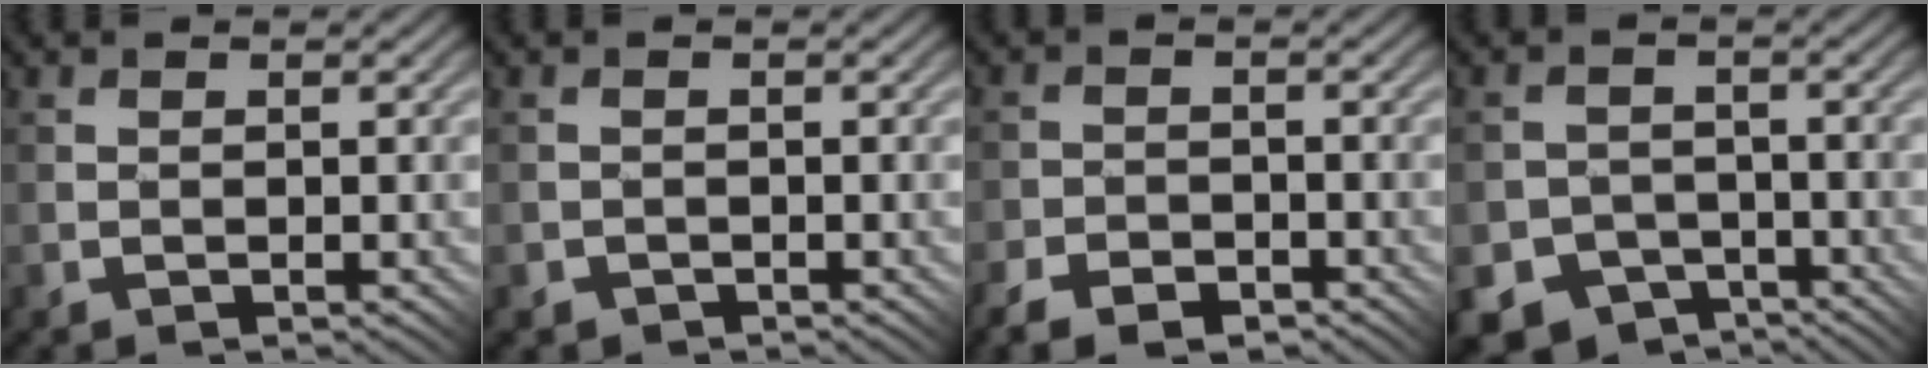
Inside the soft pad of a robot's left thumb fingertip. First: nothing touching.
{"total": 1.2, "force": [-0.8, 0.9, -0.2], "torque": [0.009, 0.004, -0.013]}
{"total": 4.7, "force": [-3.5, 2.2, 2.3], "torque": [-0.045, -0.002, -0.065]}
{"total": 7.5, "force": [-5.3, 5.1, 1.5], "torque": [-0.027, -0.008, -0.090]}